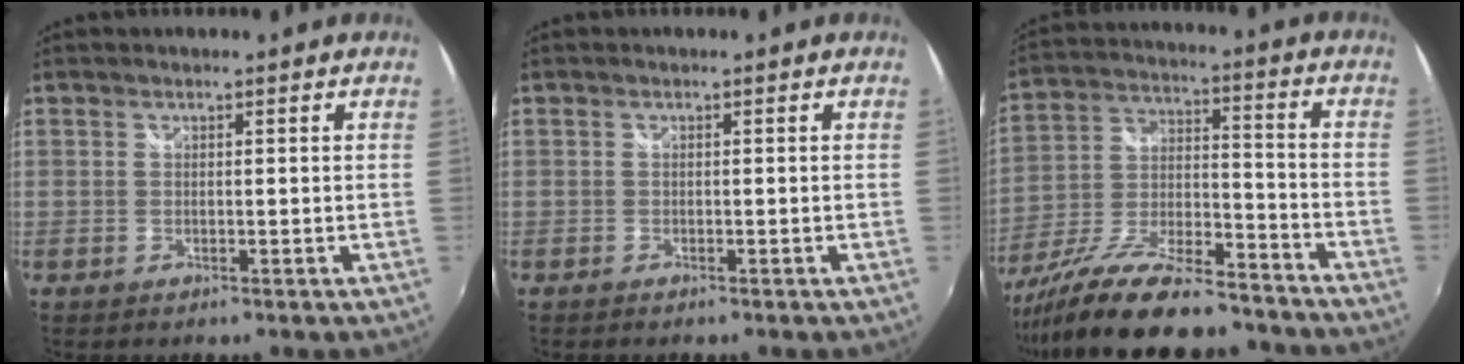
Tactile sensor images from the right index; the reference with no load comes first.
{"total": 0.7, "force": [-0.6, 0.2, 0.3], "torque": [-0.008, -0.003, -0.012]}
{"total": 21.7, "force": [-17.3, 5.7, 11.8], "torque": [-0.227, -0.024, -0.273]}